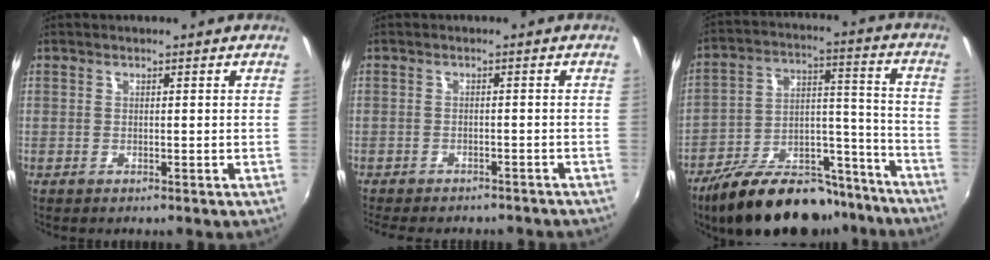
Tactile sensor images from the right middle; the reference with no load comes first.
{"total": 10.2, "force": [-8.8, 2.9, 4.2], "torque": [-0.094, -0.021, -0.120]}
{"total": 22.3, "force": [-17.2, 9.4, 10.6], "torque": [-0.180, 0.033, -0.245]}